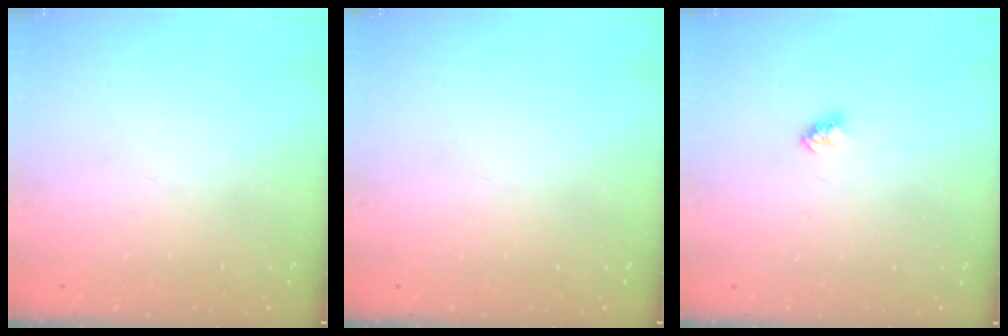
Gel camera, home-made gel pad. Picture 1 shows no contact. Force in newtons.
{"total": 0.0}
{"total": 2.4, "press": 2.4, "slide": 0.2}